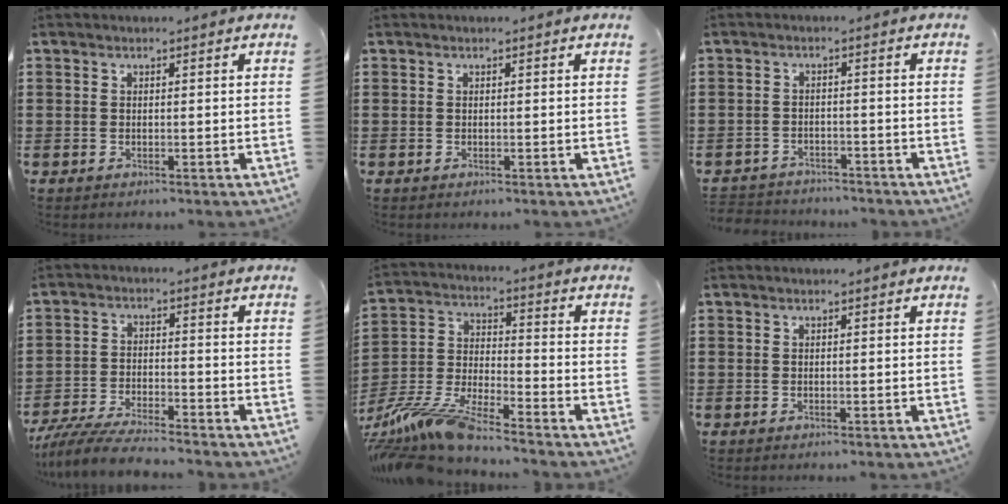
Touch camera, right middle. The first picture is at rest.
{"total": 0.0}
{"total": 2.8, "force": [-2.7, 0.6, -0.4], "torque": [-0.001, -0.001, -0.062]}
{"total": 6.8, "force": [-6.4, 0.6, 2.3], "torque": [-0.051, -0.001, -0.123]}
{"total": 9.9, "force": [-9.1, 0.6, 3.8], "torque": [-0.094, -0.002, -0.188]}
{"total": 0.0}